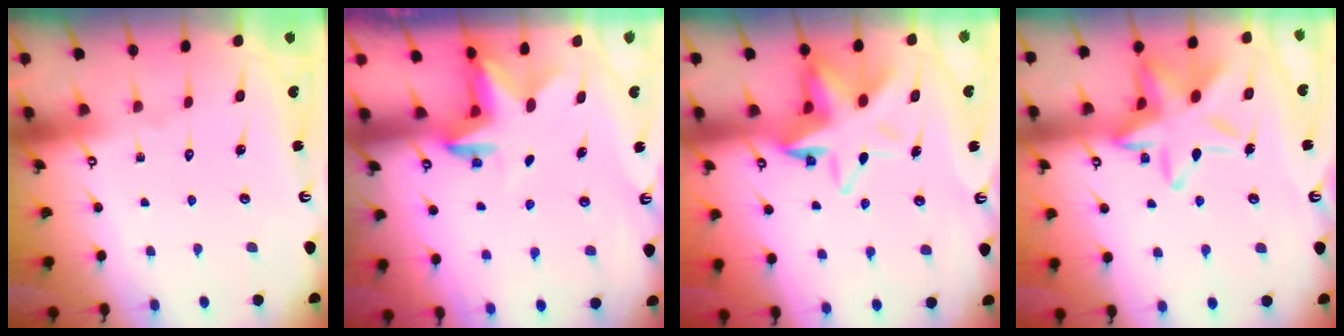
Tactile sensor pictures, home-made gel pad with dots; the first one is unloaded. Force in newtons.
{"total": 2.8, "press": 2.8, "slide": 0.5}
{"total": 11.1, "press": 10.9, "slide": 2.0}
{"total": 17.5, "press": 17.4, "slide": 1.1}